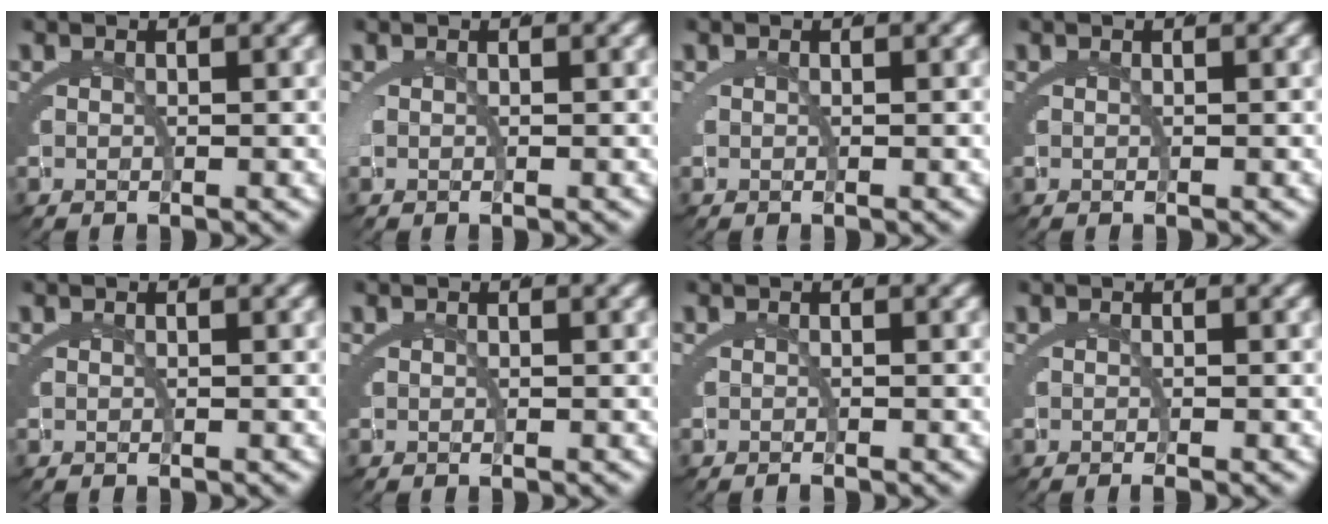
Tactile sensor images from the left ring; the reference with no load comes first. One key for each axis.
{"total": 0.0}
{"total": 0.0}
{"total": 0.0}
{"total": 0.0}
{"total": 0.0}
{"total": 0.7, "fx": -0.6, "fy": -0.2, "fz": -0.2, "tx": 0.003, "ty": 0.000, "tz": -0.010}
{"total": 0.6, "fx": -0.6, "fy": -0.1, "fz": 0.1, "tx": 0.001, "ty": 0.004, "tz": -0.010}